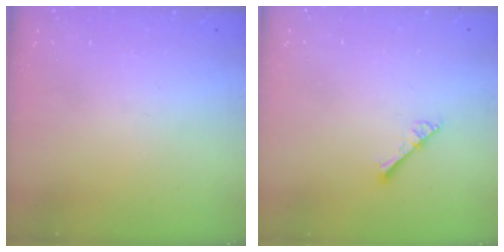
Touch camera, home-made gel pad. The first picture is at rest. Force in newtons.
{"total": 4.1, "press": 4.0, "slide": 0.5}